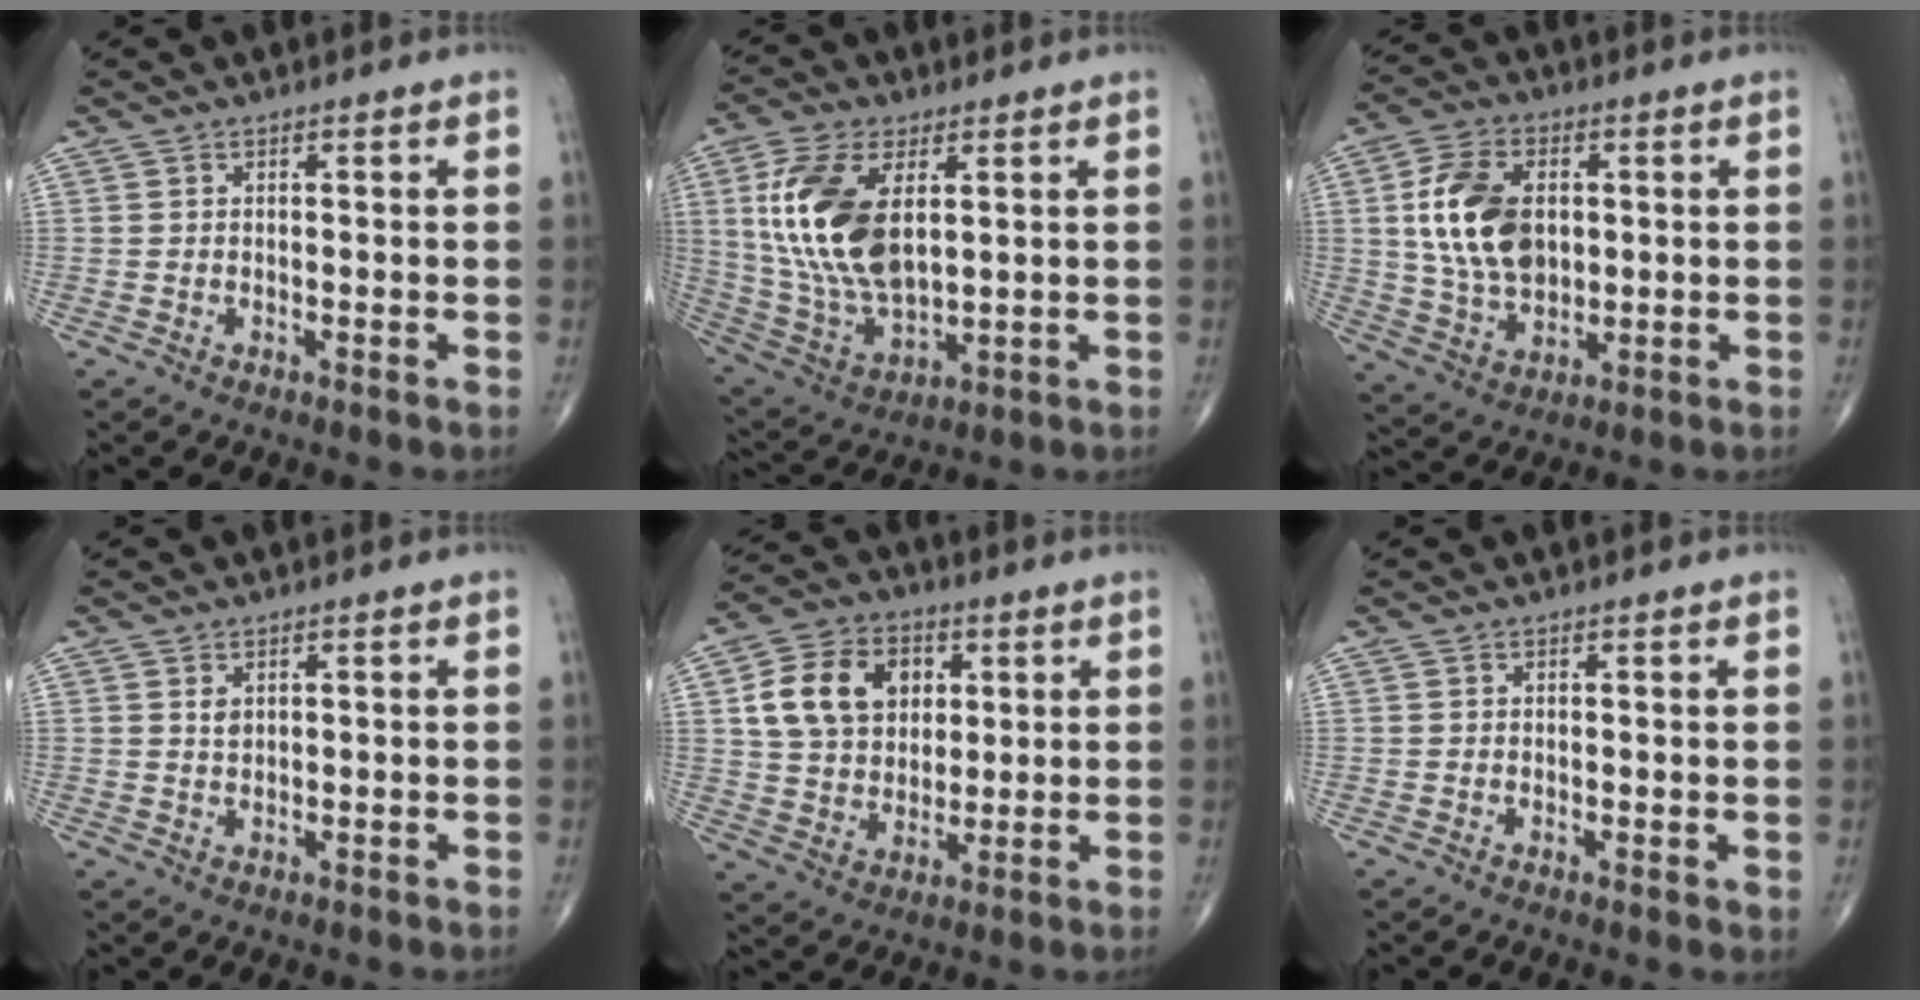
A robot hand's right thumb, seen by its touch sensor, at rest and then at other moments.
{"total": 18.1, "force": [4.1, 9.5, 14.8], "torque": [-0.298, -0.017, 0.087]}
{"total": 14.2, "force": [2.0, 9.2, 10.6], "torque": [-0.182, -0.004, 0.039]}
{"total": 1.6, "force": [0.7, 1.0, 0.9], "torque": [-0.011, -0.003, 0.017]}
{"total": 14.5, "force": [3.9, 11.0, 8.6], "torque": [-0.124, 0.001, 0.069]}
{"total": 0.9, "force": [0.2, 0.4, 0.8], "torque": [-0.013, -0.005, 0.000]}